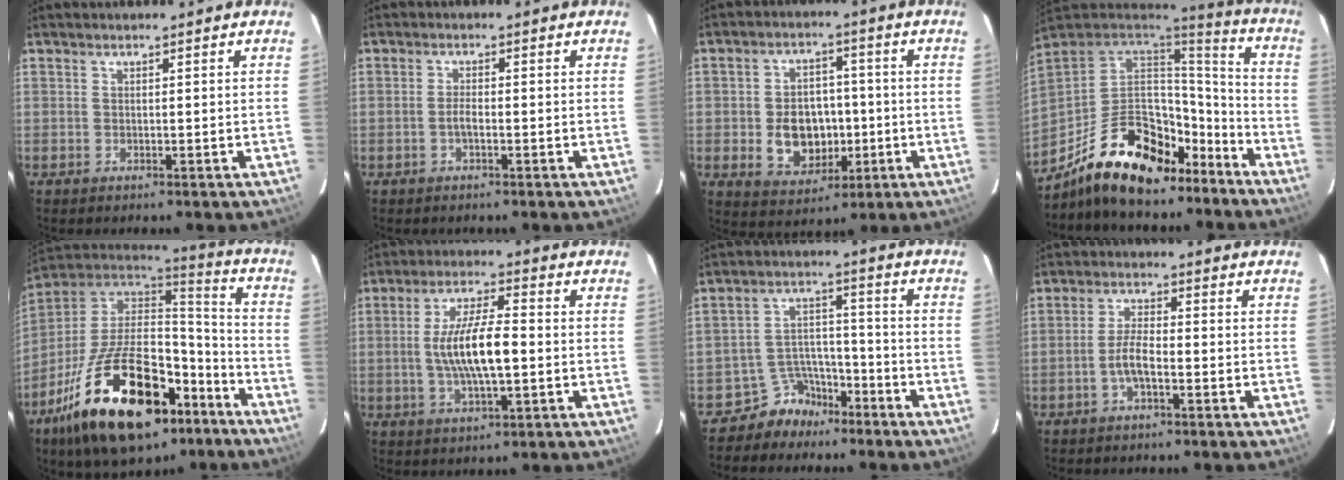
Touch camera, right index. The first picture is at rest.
{"total": 1.8, "force": [-0.8, 0.6, 1.5], "torque": [-0.033, 0.003, -0.016]}
{"total": 10.6, "force": [-2.1, 8.3, 6.3], "torque": [-0.139, 0.009, -0.017]}
{"total": 22.8, "force": [-14.8, 11.5, 13.1], "torque": [-0.258, 0.023, -0.211]}
{"total": 29.1, "force": [-15.6, 14.2, 20.0], "torque": [-0.373, -0.011, -0.233]}
{"total": 10.9, "force": [-0.9, 2.8, 10.5], "torque": [-0.200, 0.001, -0.012]}
{"total": 7.1, "force": [-5.7, 4.2, 0.4], "torque": [-0.009, 0.036, -0.096]}
{"total": 4.3, "force": [-1.9, 1.2, 3.6], "torque": [-0.082, 0.007, -0.036]}